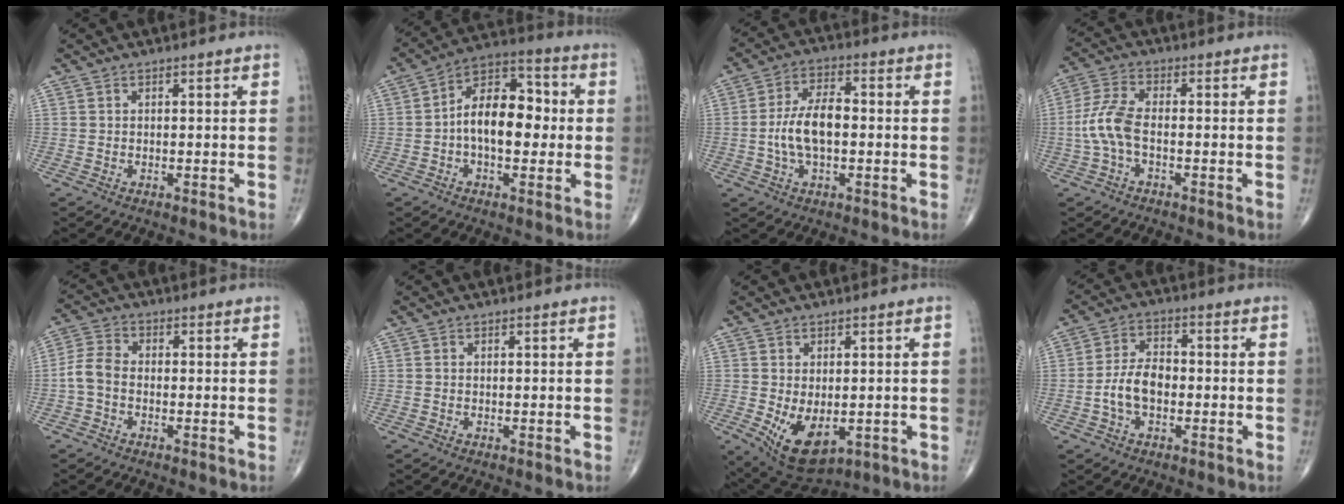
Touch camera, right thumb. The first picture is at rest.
{"total": 13.3, "force": [-0.5, 7.7, 10.9], "torque": [-0.153, 0.036, -0.018]}
{"total": 9.4, "force": [-0.9, 4.8, 8.1], "torque": [-0.158, 0.019, -0.022]}
{"total": 6.9, "force": [-1.5, 3.0, 6.0], "torque": [-0.148, 0.019, -0.035]}
{"total": 4.9, "force": [-1.2, 3.3, 3.5], "torque": [-0.071, 0.015, -0.036]}
{"total": 0.0}
{"total": 9.8, "force": [-2.1, 5.7, 7.8], "torque": [-0.120, -0.015, -0.013]}
{"total": 7.5, "force": [-1.6, 4.5, 5.7], "torque": [-0.104, 0.022, -0.037]}